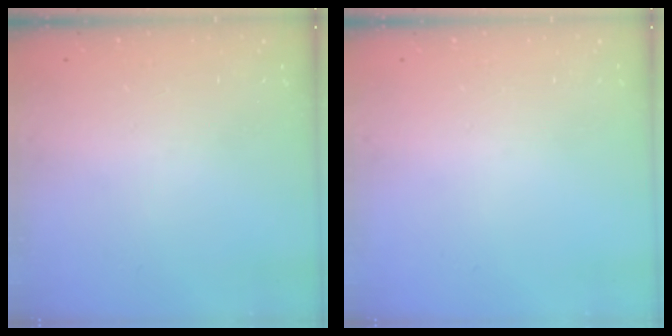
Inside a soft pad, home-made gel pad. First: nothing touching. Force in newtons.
{"total": 0.0}